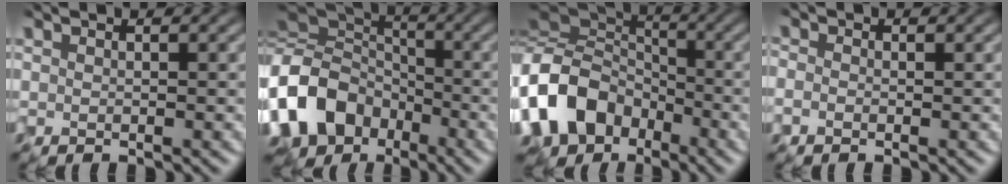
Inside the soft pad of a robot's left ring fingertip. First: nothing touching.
{"total": 13.1, "force": [-6.1, 10.4, 5.0], "torque": [-0.161, -0.016, -0.121]}
{"total": 11.8, "force": [-5.6, 9.2, 4.8], "torque": [-0.143, -0.011, -0.112]}
{"total": 1.2, "force": [-1.1, 0.0, -0.4], "torque": [-0.001, 0.000, -0.013]}